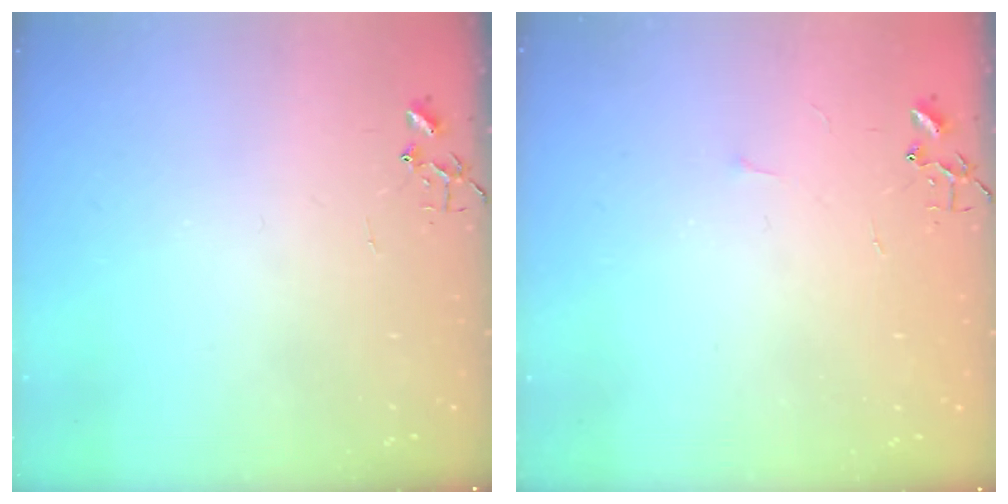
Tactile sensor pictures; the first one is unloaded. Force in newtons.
{"total": 2.7, "press": 2.6, "slide": 0.4}